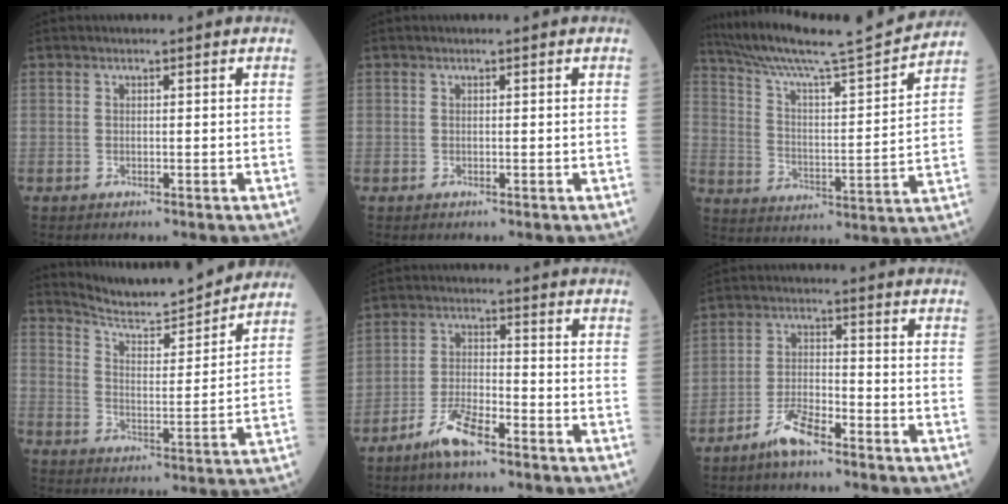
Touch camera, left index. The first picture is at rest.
{"total": 0.0}
{"total": 19.6, "force": [17.9, -0.7, 7.9], "torque": [-0.143, -0.022, 0.275]}
{"total": 13.8, "force": [13.3, 0.1, 3.6], "torque": [-0.065, -0.002, 0.202]}
{"total": 6.4, "force": [-4.7, 1.4, 4.2], "torque": [-0.092, -0.005, -0.093]}
{"total": 5.5, "force": [-4.2, 1.1, 3.3], "torque": [-0.075, -0.003, -0.084]}